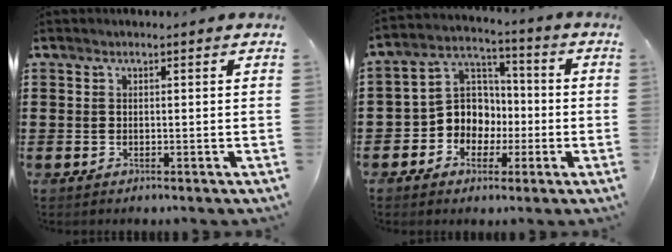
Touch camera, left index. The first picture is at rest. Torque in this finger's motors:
{"motor_torque": [1.09, 1.02, 0.34, 0.04]}